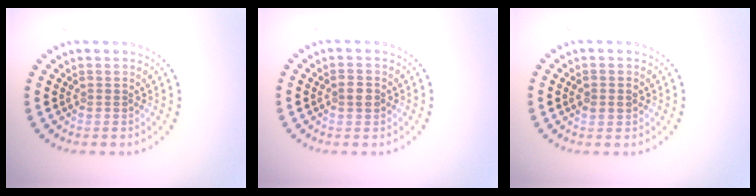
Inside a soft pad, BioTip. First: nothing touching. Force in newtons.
{"total": 1.3, "press": 1.3, "slide": 0.1}
{"total": 1.0, "press": 0.9, "slide": 0.2}